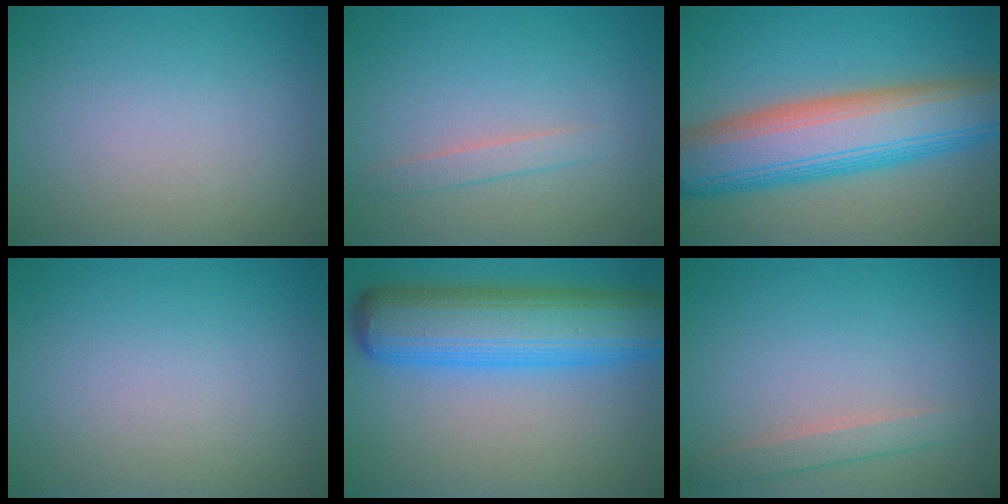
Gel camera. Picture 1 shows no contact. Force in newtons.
{"total": 1.3, "press": 1.3, "slide": 0.1}
{"total": 11.4, "press": 11.3, "slide": 0.6}
{"total": 0.0}
{"total": 10.5, "press": 10.5, "slide": 0.4}
{"total": 1.7, "press": 1.7, "slide": 0.1}